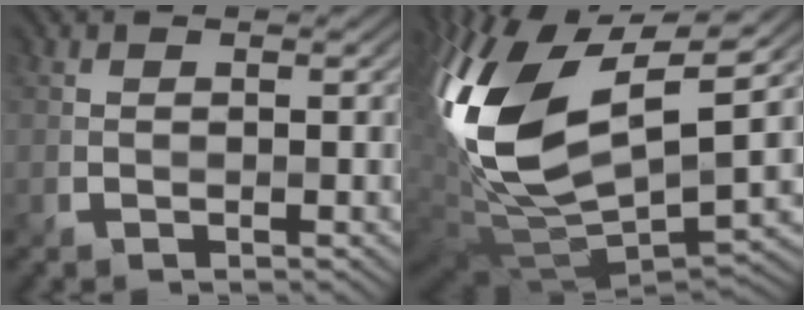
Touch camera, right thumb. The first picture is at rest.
{"total": 18.0, "force": [5.2, 8.2, 15.1], "torque": [-0.341, 0.004, 0.092]}